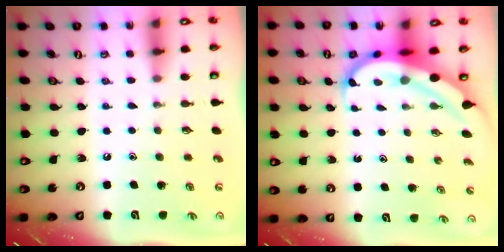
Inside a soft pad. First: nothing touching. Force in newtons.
{"total": 6.9, "press": 6.7, "slide": 1.6}